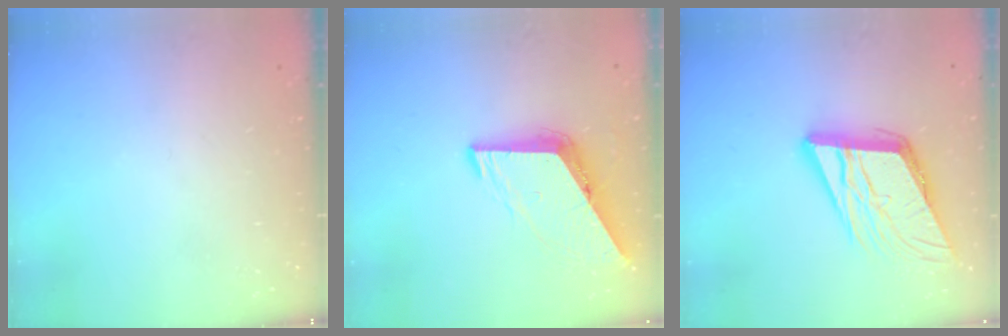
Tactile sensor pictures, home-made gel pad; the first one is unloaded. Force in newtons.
{"total": 7.9, "press": 7.9, "slide": 0.4}
{"total": 13.7, "press": 13.5, "slide": 2.4}